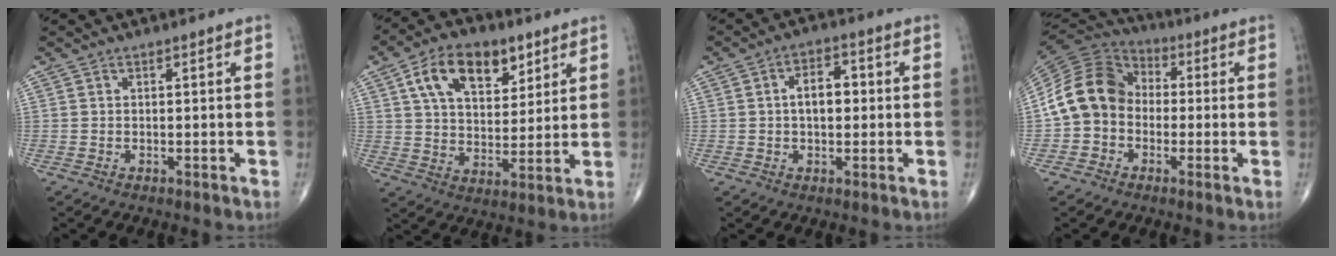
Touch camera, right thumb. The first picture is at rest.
{"total": 15.2, "force": [7.2, 8.8, 10.1], "torque": [-0.134, -0.019, 0.124]}
{"total": 5.9, "force": [0.3, 3.5, 4.7], "torque": [-0.065, 0.016, -0.002]}
{"total": 13.0, "force": [-1.1, 10.8, 7.2], "torque": [-0.125, 0.038, -0.035]}